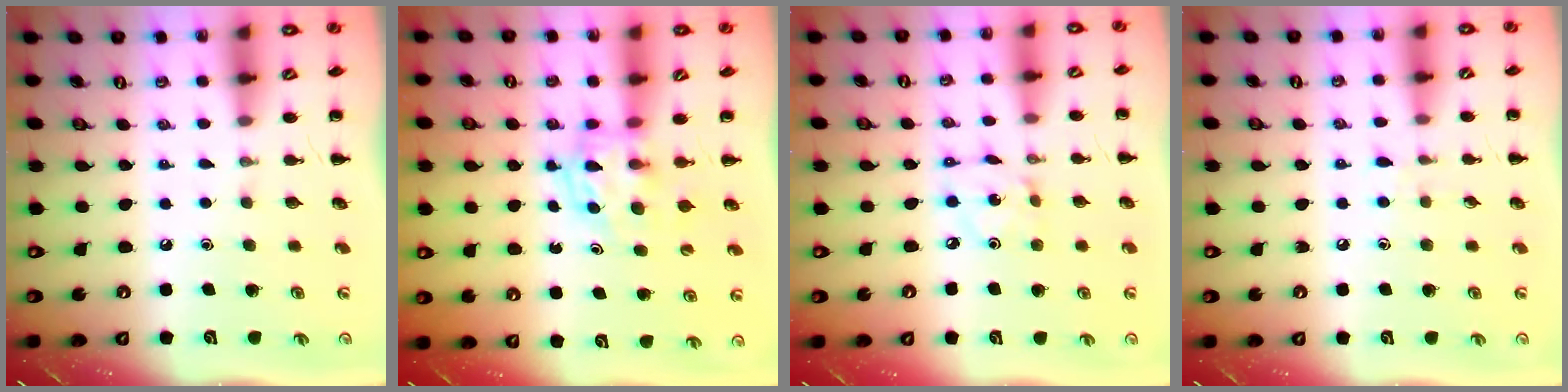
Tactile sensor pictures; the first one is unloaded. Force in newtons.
{"total": 5.0, "press": 4.7, "slide": 1.8}
{"total": 2.3, "press": 2.3, "slide": 0.1}
{"total": 4.8, "press": 4.3, "slide": 2.0}